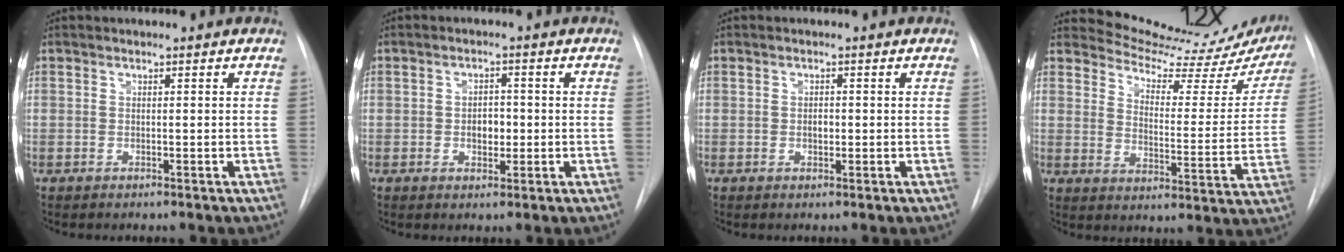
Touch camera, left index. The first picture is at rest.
{"total": 3.0, "force": [-1.2, 1.9, 2.1], "torque": [-0.027, -0.003, -0.015]}
{"total": 1.4, "force": [-1.0, 0.7, 0.8], "torque": [-0.013, -0.005, -0.014]}
{"total": 18.6, "force": [18.1, 2.8, 3.2], "torque": [-0.040, -0.095, 0.210]}